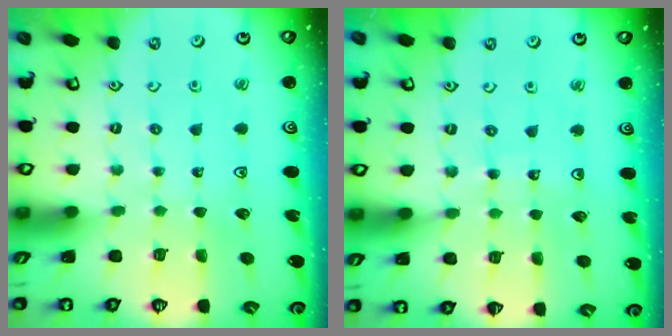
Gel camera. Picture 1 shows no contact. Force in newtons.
{"total": 8.0, "press": 7.7, "slide": 2.1}